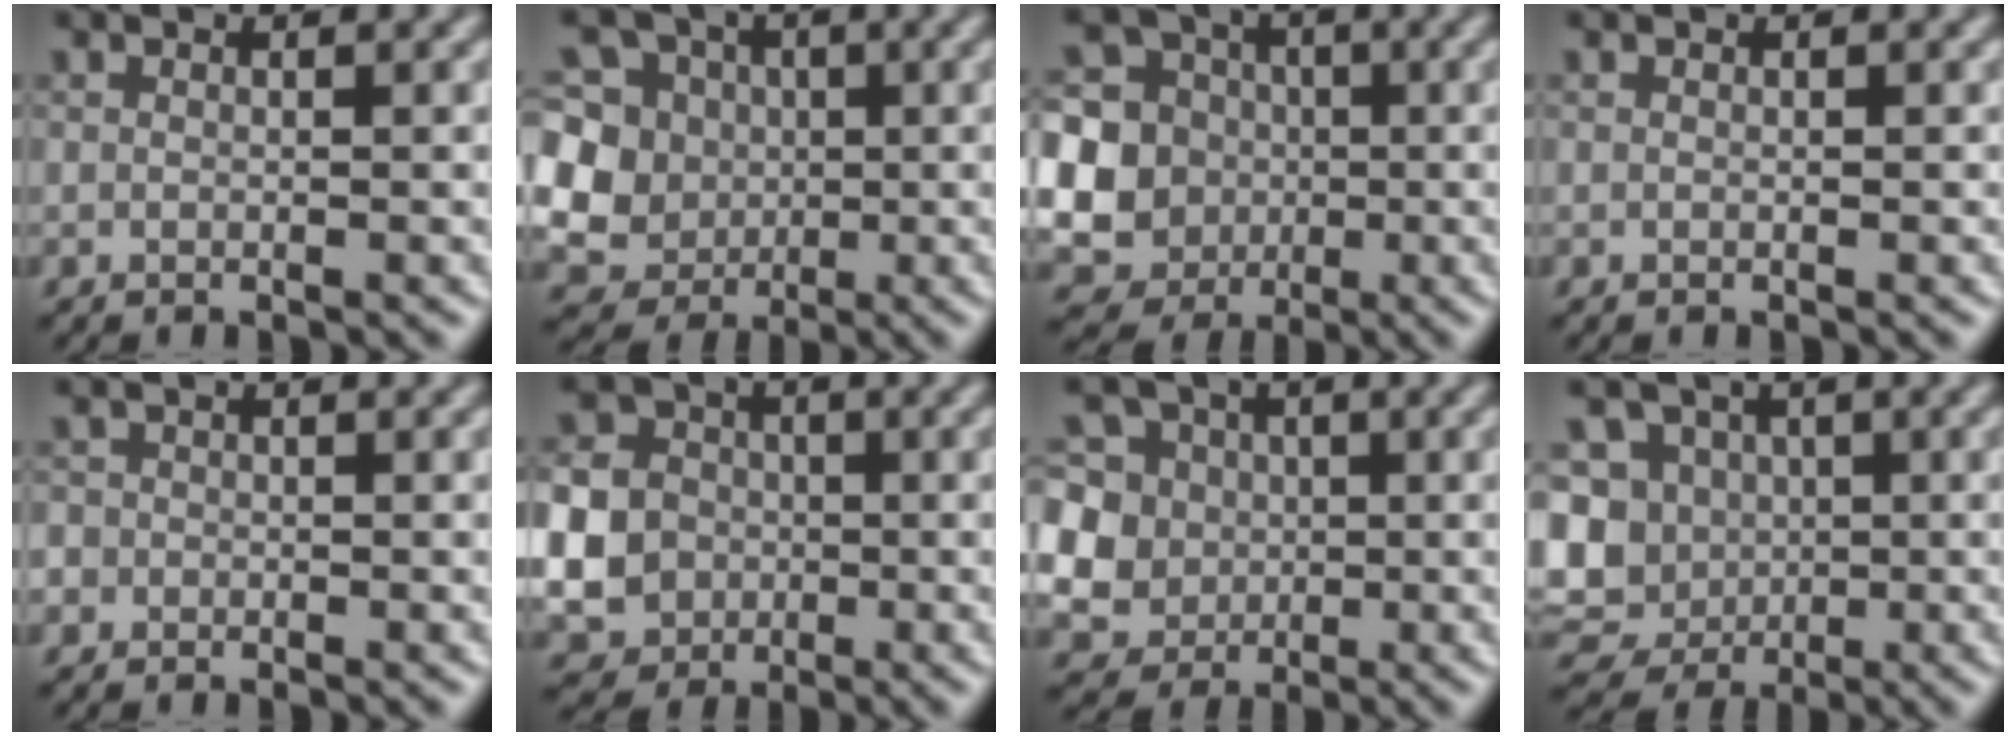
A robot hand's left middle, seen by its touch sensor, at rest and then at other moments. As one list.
[{"total": 9.2, "force": [1.0, 8.4, 3.7], "torque": [-0.087, 0.037, -0.023]}, {"total": 12.7, "force": [-0.2, 12.2, 3.4], "torque": [-0.113, 0.019, -0.023]}, {"total": 0.0}, {"total": 1.5, "force": [-0.3, 1.5, 0.2], "torque": [0.005, 0.008, -0.014]}, {"total": 10.9, "force": [-2.3, 10.0, 3.7], "torque": [-0.105, -0.016, -0.063]}, {"total": 9.1, "force": [2.3, 7.9, 3.8], "torque": [-0.085, 0.029, 0.014]}, {"total": 11.1, "force": [-0.5, 10.0, 4.9], "torque": [-0.089, 0.026, -0.045]}]